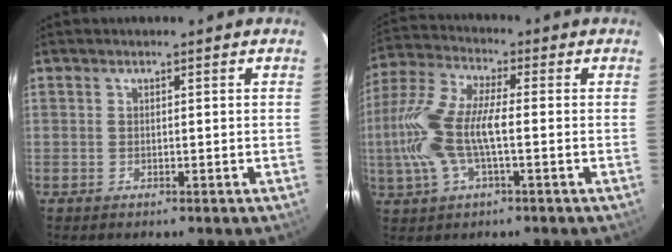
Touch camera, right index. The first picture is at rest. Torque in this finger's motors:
{"motor_torque": [0.94, -0.33, 0.90, 0.21]}